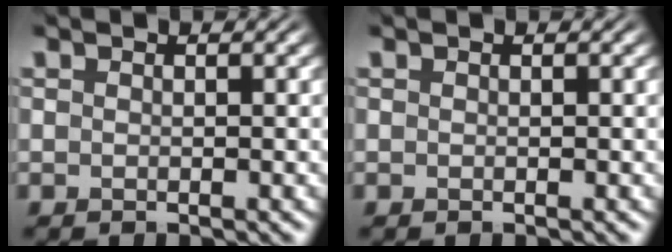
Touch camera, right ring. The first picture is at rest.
{"total": 0.0}